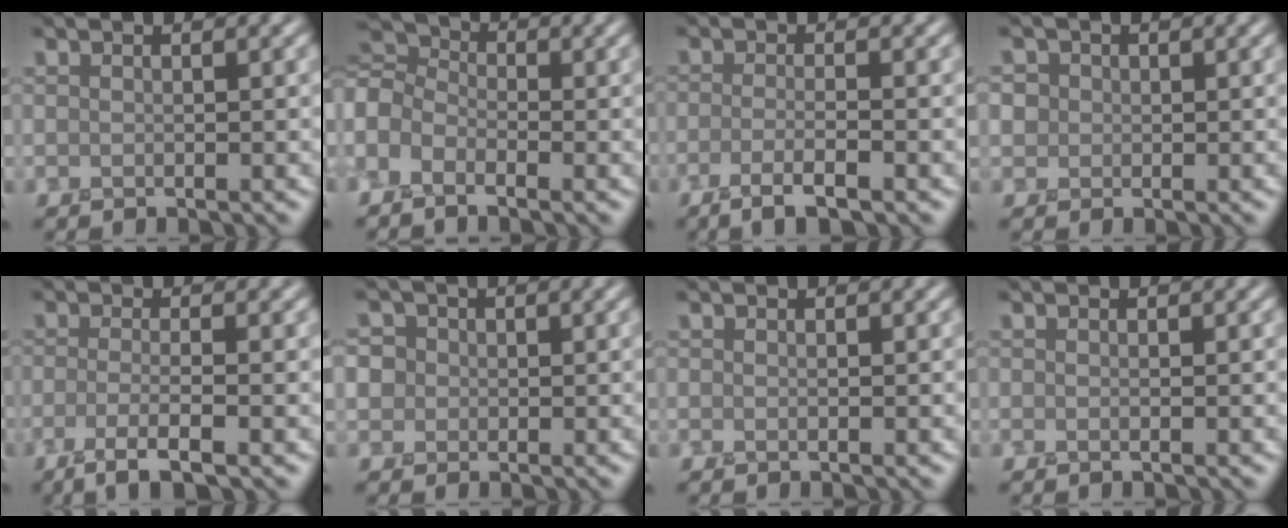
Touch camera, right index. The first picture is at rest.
{"total": 4.5, "force": [-0.3, 3.3, 3.0], "torque": [-0.082, 0.015, -0.020]}
{"total": 2.7, "force": [-1.7, 0.4, 2.1], "torque": [-0.042, 0.002, -0.038]}
{"total": 1.8, "force": [0.2, 1.8, -0.1], "torque": [-0.005, 0.010, 0.004]}
{"total": 3.0, "force": [-1.7, 0.5, 2.4], "torque": [-0.049, -0.001, -0.038]}
{"total": 2.8, "force": [0.4, 2.7, 0.4], "torque": [-0.003, 0.023, -0.012]}
{"total": 0.0}
{"total": 0.0}